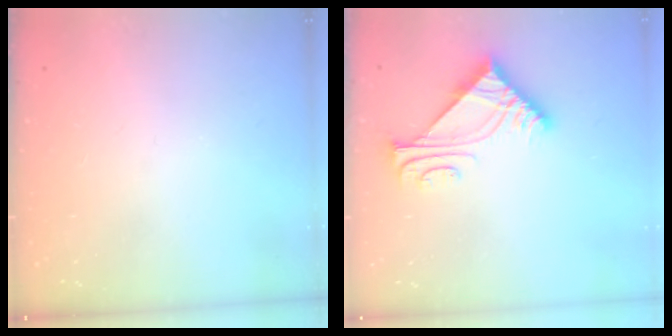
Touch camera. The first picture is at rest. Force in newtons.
{"total": 7.0, "press": 6.9, "slide": 0.8}